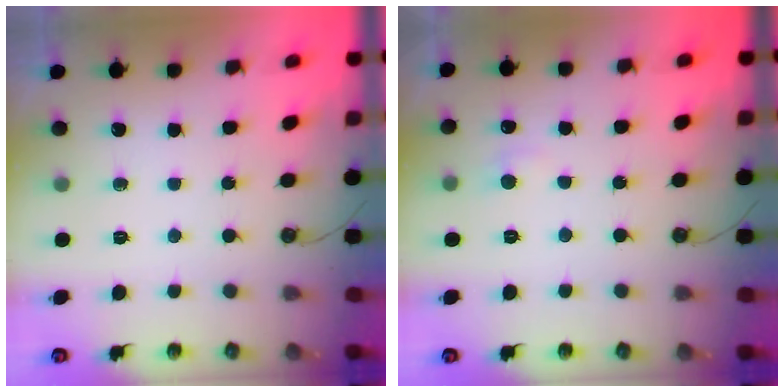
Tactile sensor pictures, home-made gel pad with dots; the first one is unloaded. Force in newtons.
{"total": 1.5, "press": 1.4, "slide": 0.6}